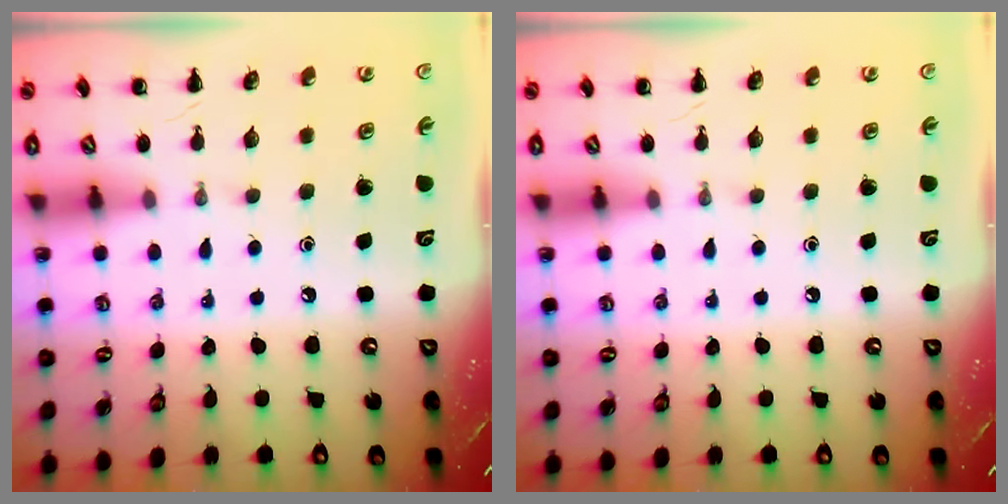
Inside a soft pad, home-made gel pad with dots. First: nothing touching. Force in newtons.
{"total": 0.0}